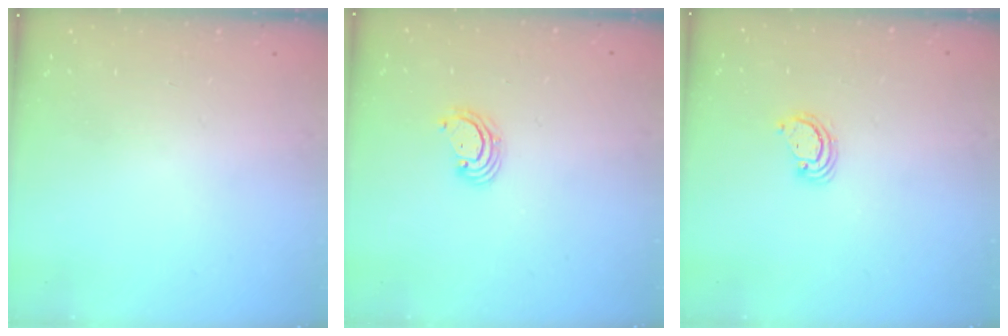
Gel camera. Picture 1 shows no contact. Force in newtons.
{"total": 2.6, "press": 2.6, "slide": 0.2}
{"total": 2.9, "press": 2.9, "slide": 0.3}